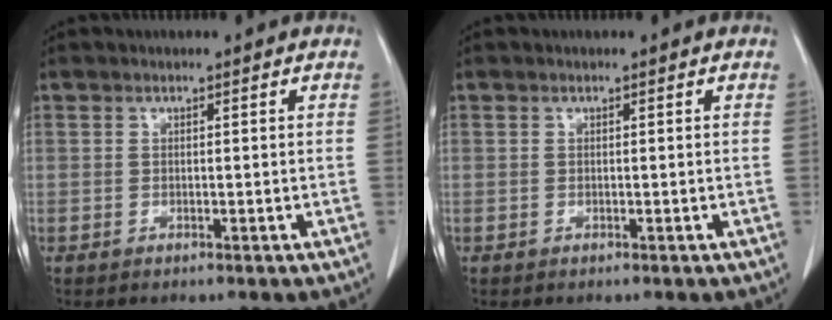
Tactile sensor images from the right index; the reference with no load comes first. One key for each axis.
{"total": 0.0}